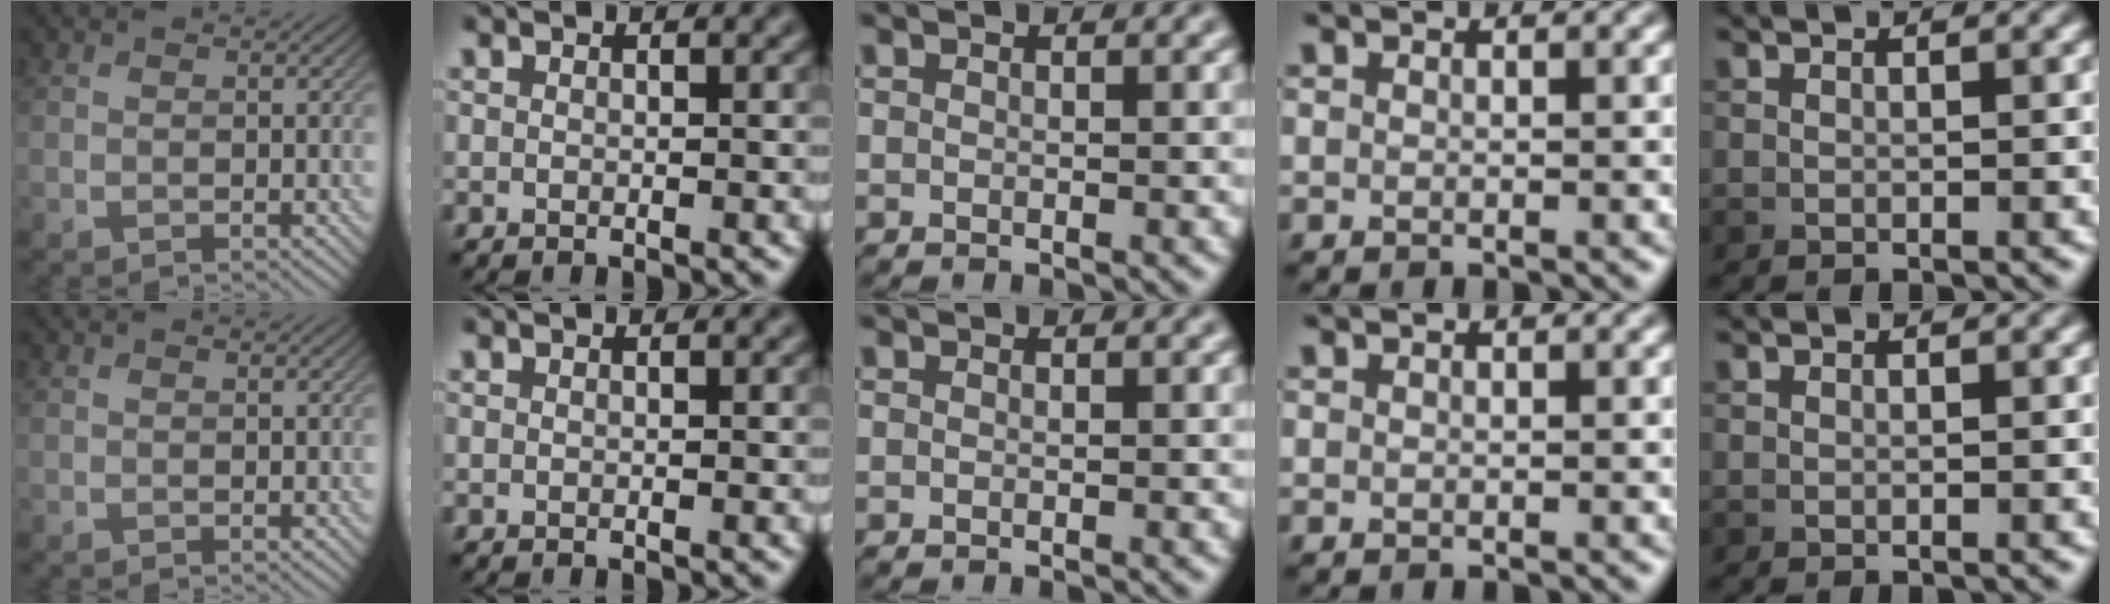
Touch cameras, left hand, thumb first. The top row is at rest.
{}